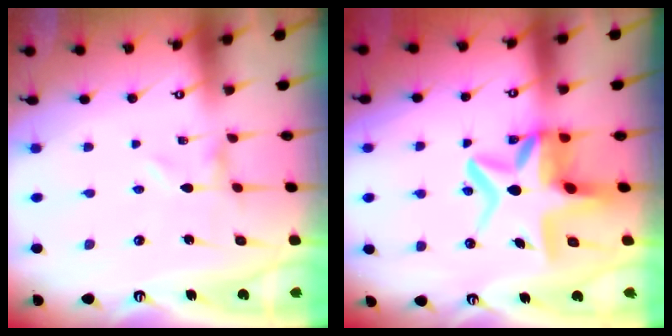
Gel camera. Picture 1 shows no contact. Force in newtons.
{"total": 14.5, "press": 14.1, "slide": 3.7}